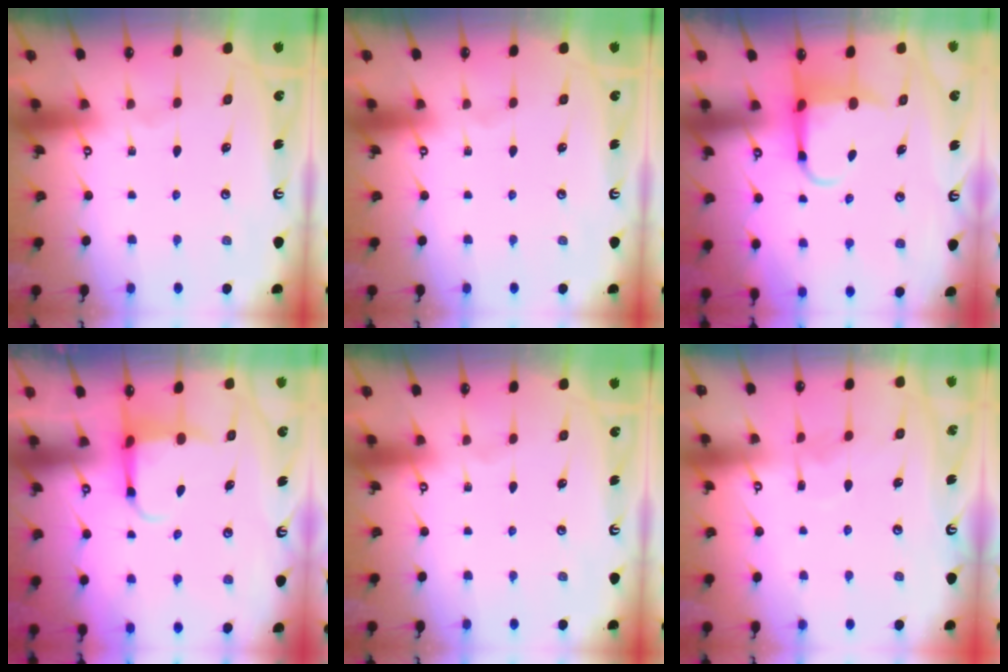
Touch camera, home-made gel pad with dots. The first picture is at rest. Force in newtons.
{"total": 0.0}
{"total": 5.2, "press": 5.1, "slide": 1.0}
{"total": 3.9, "press": 3.7, "slide": 1.0}
{"total": 0.0}
{"total": 6.1, "press": 6.1, "slide": 0.6}